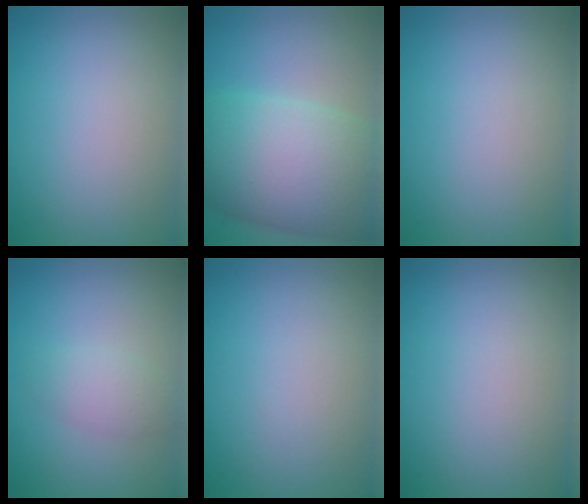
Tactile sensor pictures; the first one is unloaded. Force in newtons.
{"total": 11.7, "press": 11.7, "slide": 0.7}
{"total": 0.0}
{"total": 1.9, "press": 1.9, "slide": 0.1}
{"total": 0.0}
{"total": 0.0}